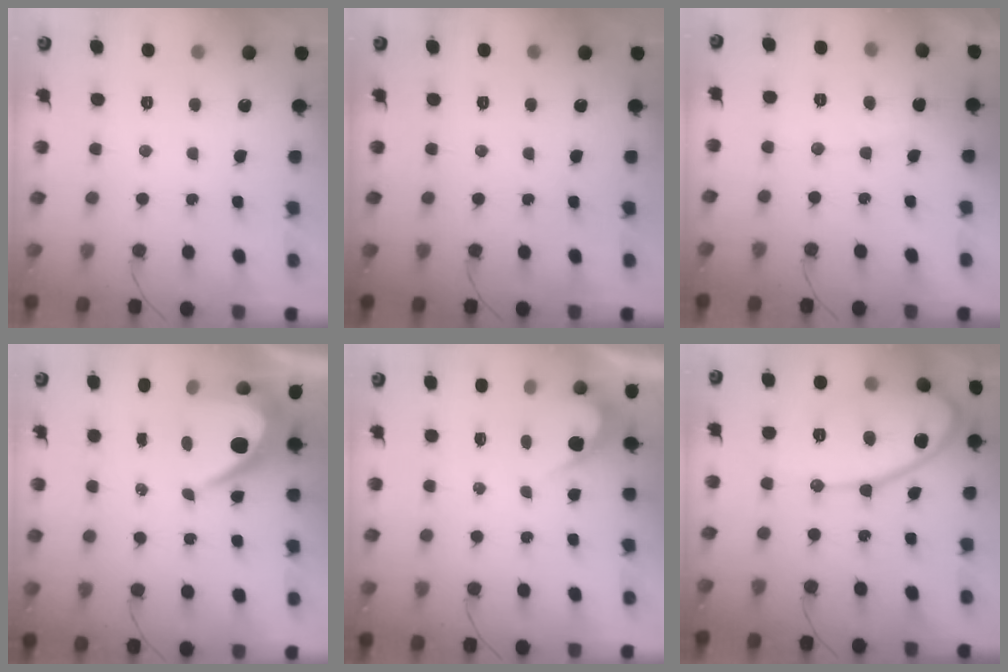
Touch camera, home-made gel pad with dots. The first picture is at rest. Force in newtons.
{"total": 0.0}
{"total": 4.2, "press": 4.1, "slide": 0.3}
{"total": 8.6, "press": 8.6, "slide": 0.8}
{"total": 3.4, "press": 3.4, "slide": 0.3}
{"total": 15.3, "press": 15.3, "slide": 1.2}